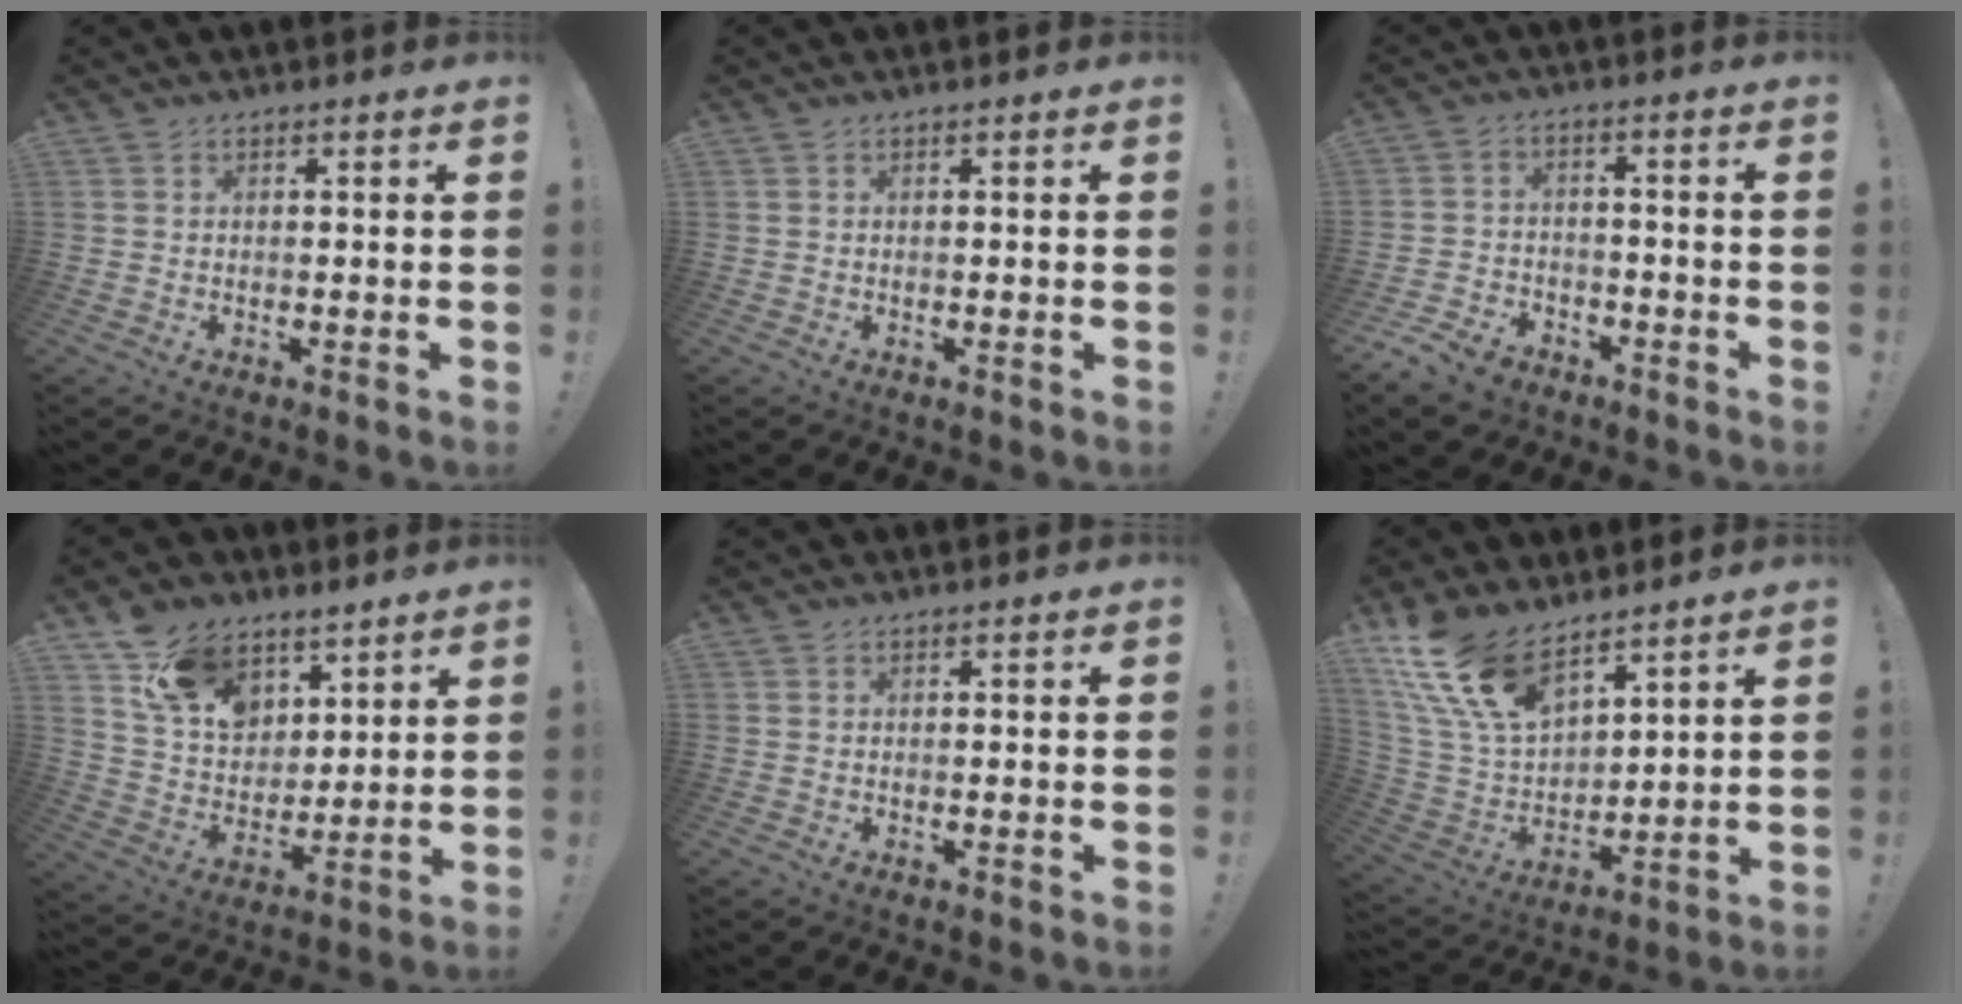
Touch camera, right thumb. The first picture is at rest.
{"total": 0.0}
{"total": 7.5, "force": [-5.1, 4.6, 2.9], "torque": [-0.063, 0.026, -0.094]}
{"total": 14.3, "force": [10.0, 8.9, 5.2], "torque": [-0.109, -0.055, 0.195]}
{"total": 0.0}
{"total": 17.4, "force": [12.5, 8.2, 8.9], "torque": [-0.201, -0.076, 0.239]}